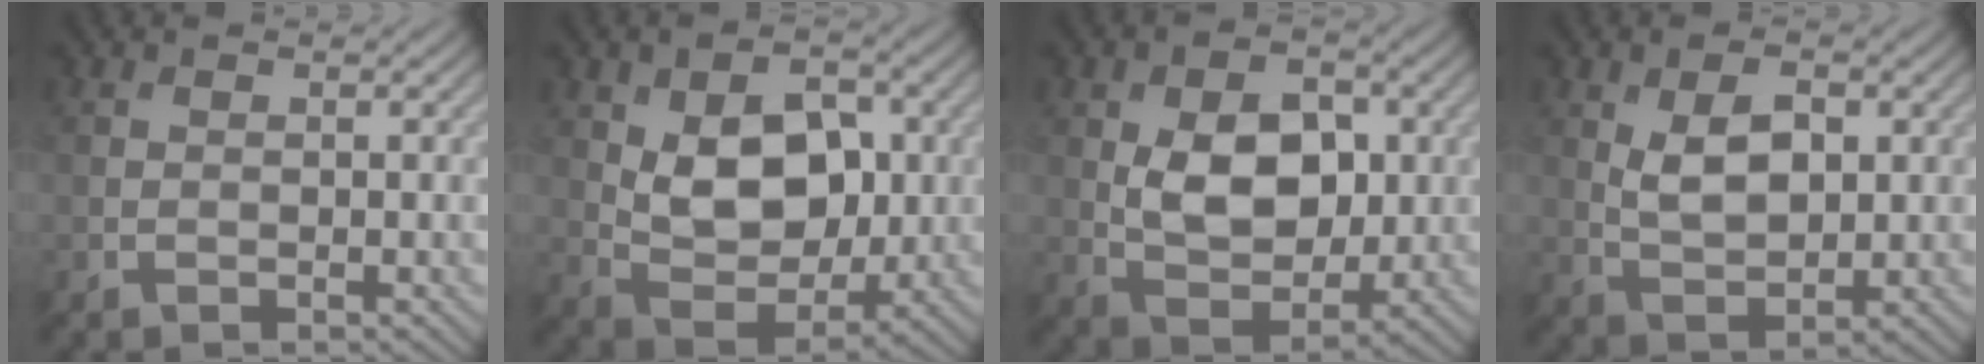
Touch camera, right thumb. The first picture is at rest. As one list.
[{"total": 9.9, "force": [1.3, 6.5, 7.3], "torque": [-0.142, -0.010, 0.021]}, {"total": 9.0, "force": [0.9, 5.8, 6.7], "torque": [-0.126, -0.006, 0.013]}, {"total": 5.6, "force": [1.4, 3.1, 4.4], "torque": [-0.088, -0.004, 0.028]}]